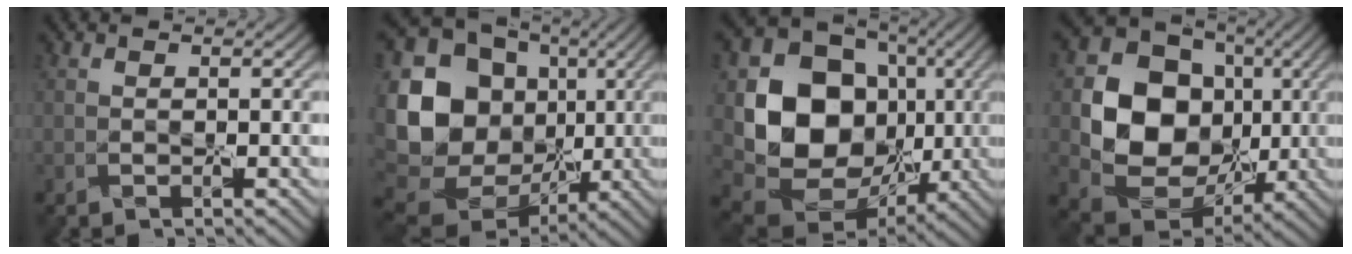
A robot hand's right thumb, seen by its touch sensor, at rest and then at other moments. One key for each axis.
{"total": 17.3, "fx": 0.9, "fy": 15.0, "fz": 8.6, "tx": -0.196, "ty": -0.019, "tz": 0.041}
{"total": 13.9, "fx": 0.8, "fy": 11.8, "fz": 7.2, "tx": -0.147, "ty": -0.026, "tz": 0.014}
{"total": 12.5, "fx": 0.9, "fy": 10.7, "fz": 6.3, "tx": -0.129, "ty": -0.015, "tz": 0.012}